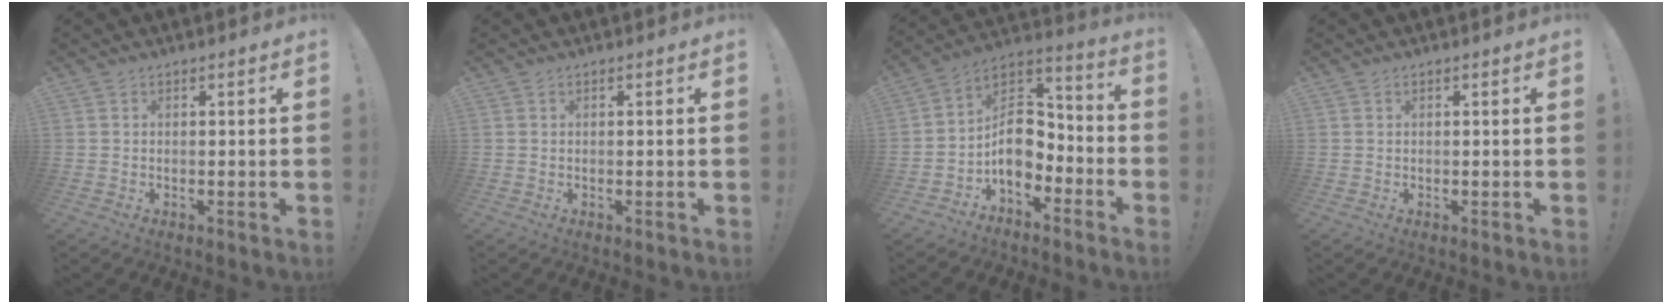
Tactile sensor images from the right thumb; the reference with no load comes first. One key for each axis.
{"total": 0.0}
{"total": 11.6, "fx": -2.9, "fy": 8.7, "fz": 7.0, "tx": -0.107, "ty": 0.014, "tz": -0.042}
{"total": 0.0}